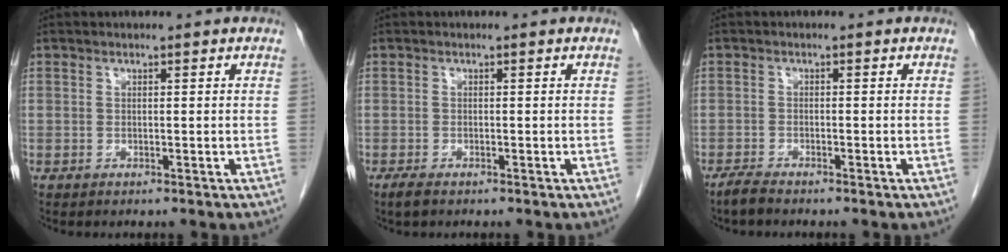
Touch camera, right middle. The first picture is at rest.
{"total": 1.7, "force": [-1.2, 0.5, 1.1], "torque": [-0.028, -0.005, -0.020]}
{"total": 1.9, "force": [-1.8, 0.1, 0.8], "torque": [-0.025, -0.005, -0.034]}